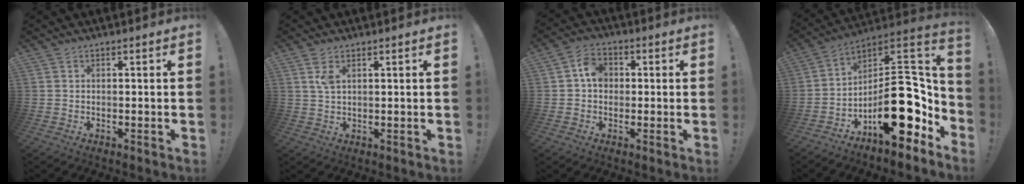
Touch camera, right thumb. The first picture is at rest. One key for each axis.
{"total": 3.2, "fx": 1.5, "fy": 1.4, "fz": 2.5, "tx": -0.050, "ty": -0.002, "tz": 0.027}
{"total": 6.2, "fx": 0.5, "fy": 5.0, "fz": 3.7, "tx": -0.054, "ty": 0.010, "tz": 0.009}
{"total": 23.0, "fx": -6.2, "fy": 11.5, "fz": 19.0, "tx": -0.255, "ty": 0.035, "tz": -0.084}